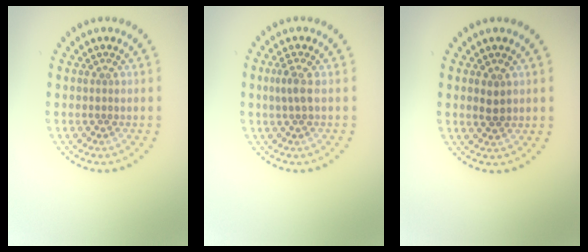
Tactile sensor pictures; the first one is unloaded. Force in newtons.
{"total": 1.3, "press": 1.3, "slide": 0.5}
{"total": 1.5, "press": 1.4, "slide": 0.2}